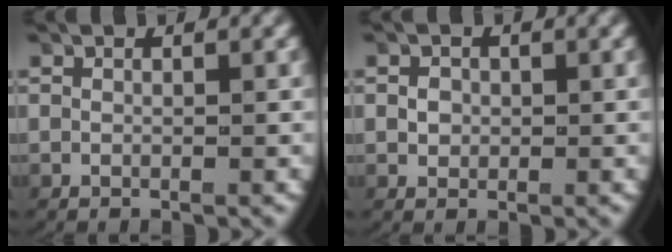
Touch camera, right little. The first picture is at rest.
{"total": 1.0, "force": [-0.1, 0.9, 0.5], "torque": [-0.013, 0.000, 0.001]}